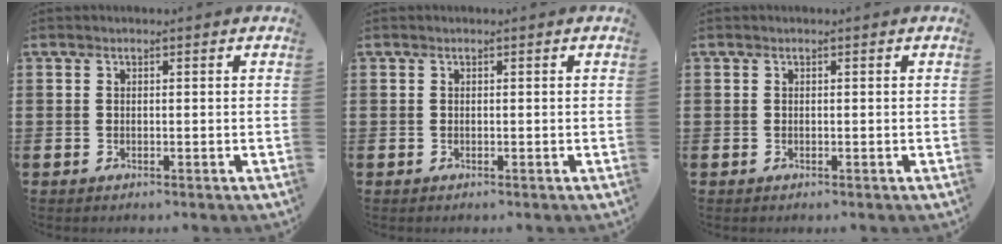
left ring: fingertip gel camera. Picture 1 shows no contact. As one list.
[{"total": 0.0}, {"total": 0.0}]